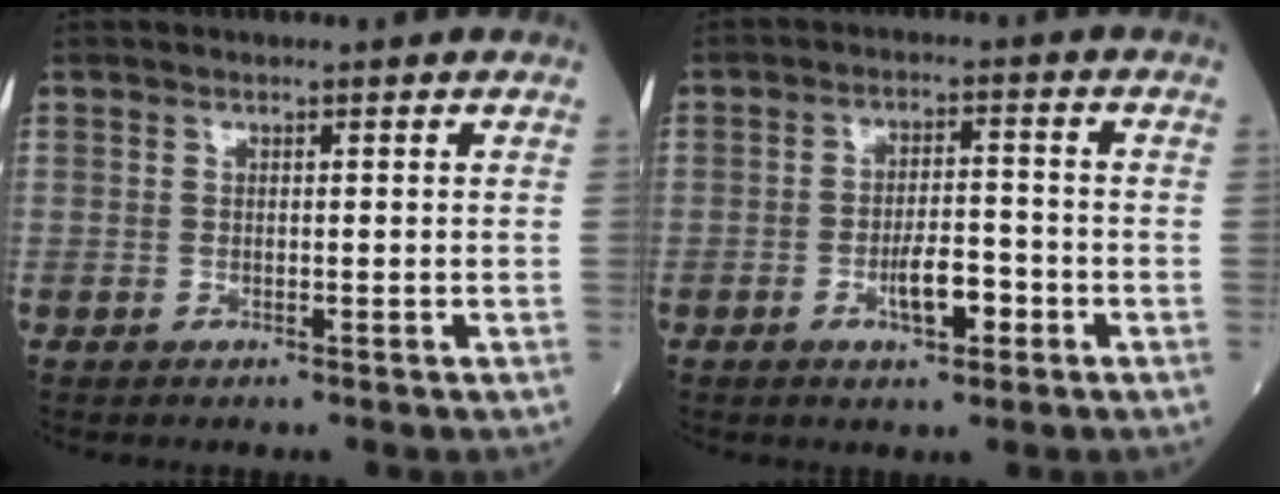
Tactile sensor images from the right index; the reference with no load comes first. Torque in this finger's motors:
{"motor_torque": [0.14, -0.02, 0.06, 0.07]}